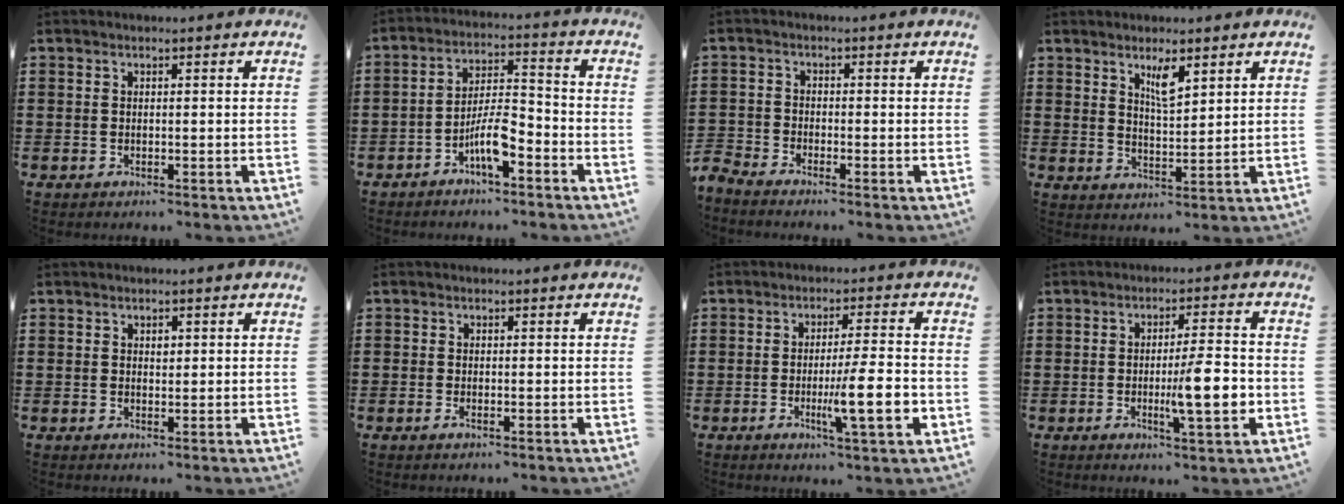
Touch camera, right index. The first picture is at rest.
{"total": 6.9, "force": [-3.7, 2.1, 5.4], "torque": [-0.110, 0.003, -0.071]}
{"total": 2.3, "force": [-2.3, 0.0, -0.1], "torque": [-0.012, -0.005, -0.052]}
{"total": 4.2, "force": [2.6, 1.2, 3.0], "torque": [-0.058, 0.001, 0.043]}
{"total": 1.1, "force": [0.5, 0.7, 0.6], "torque": [-0.006, 0.000, 0.007]}
{"total": 0.7, "force": [-0.4, 0.2, 0.5], "torque": [-0.019, -0.009, -0.007]}
{"total": 10.5, "force": [-2.6, 1.3, 10.1], "torque": [-0.161, -0.012, -0.043]}
{"total": 8.9, "force": [-1.5, 1.5, 8.6], "torque": [-0.125, -0.008, -0.026]}